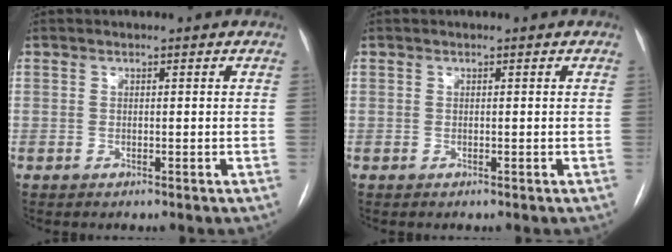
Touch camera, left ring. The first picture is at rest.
{"total": 0.0}